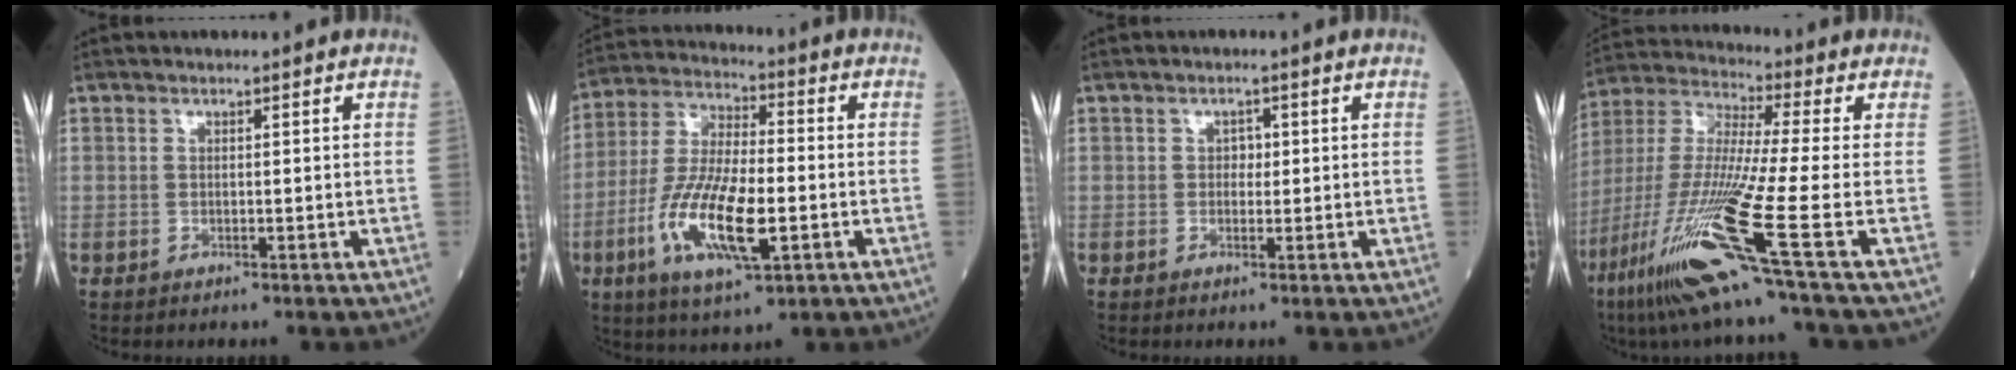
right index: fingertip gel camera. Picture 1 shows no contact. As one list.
[{"total": 14.3, "force": [-4.2, 3.8, 13.2], "torque": [-0.273, -0.012, -0.074]}, {"total": 1.3, "force": [0.2, 1.0, 0.9], "torque": [-0.009, 0.003, 0.004]}, {"total": 19.2, "force": [-9.8, -1.6, 16.5], "torque": [-0.370, -0.052, -0.191]}]